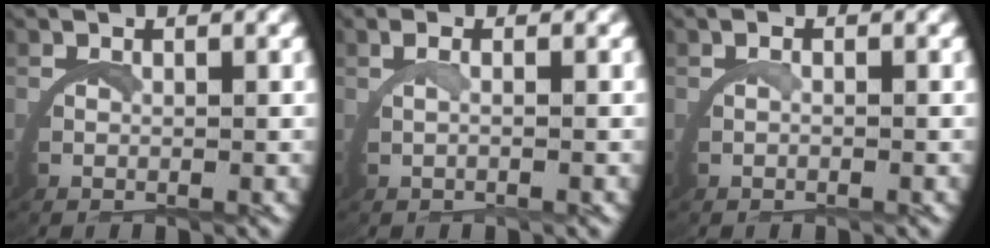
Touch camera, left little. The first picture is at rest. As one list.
[{"total": 1.2, "force": [0.0, -0.6, 1.1], "torque": [-0.030, 0.003, 0.003]}, {"total": 0.5, "force": [-0.3, -0.1, 0.4], "torque": [-0.010, 0.002, -0.005]}]